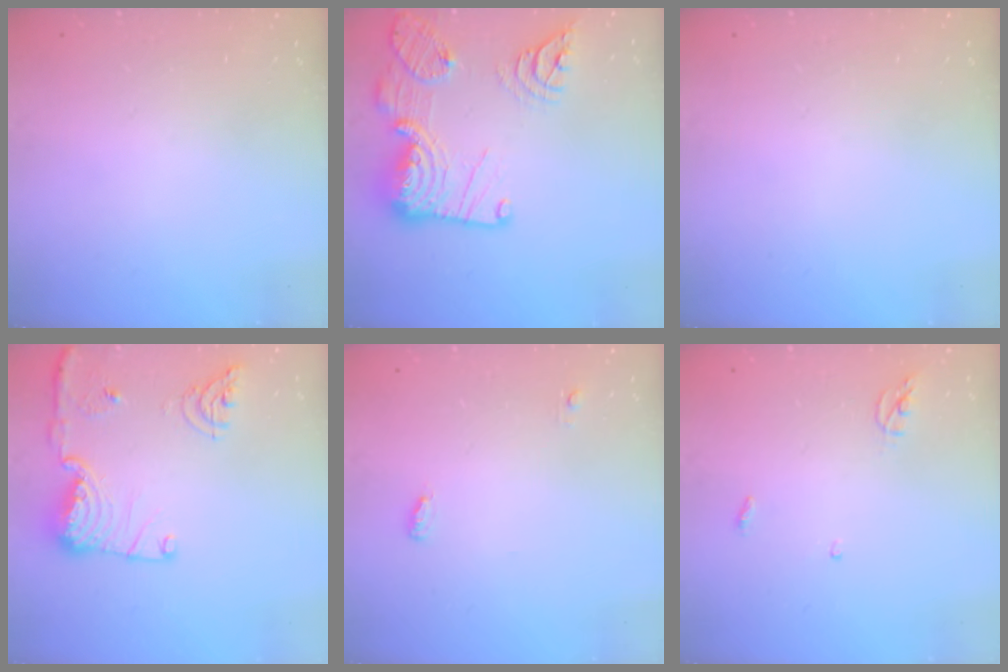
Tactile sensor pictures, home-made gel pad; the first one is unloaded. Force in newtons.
{"total": 22.9, "press": 22.8, "slide": 2.3}
{"total": 0.0}
{"total": 15.2, "press": 14.8, "slide": 3.3}
{"total": 3.9, "press": 3.8, "slide": 1.0}
{"total": 3.8, "press": 3.8, "slide": 0.3}